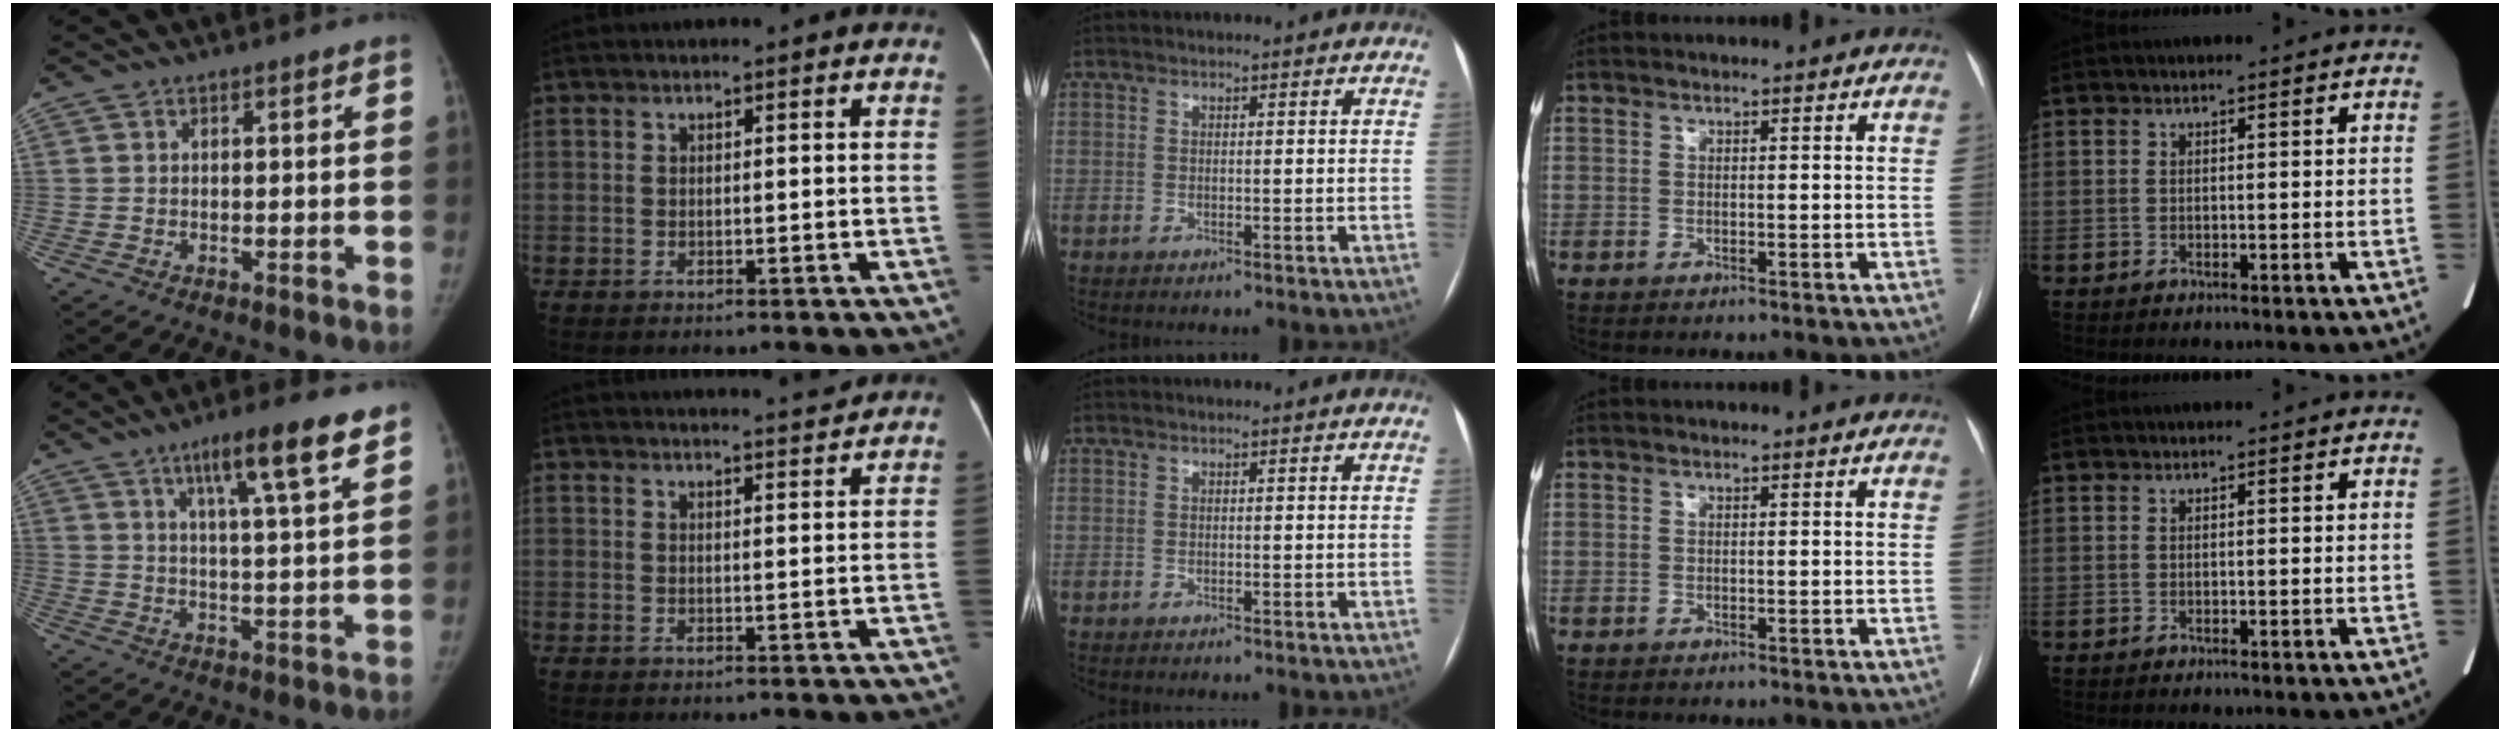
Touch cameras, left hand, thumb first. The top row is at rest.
{"thumb": {"total": 11.9, "force": [7.2, 1.3, 9.3], "torque": [-0.141, -0.029, 0.111]}, "index": {"total": 6.1, "force": [6.0, -0.6, 0.8], "torque": [-0.011, 0.002, 0.072]}}